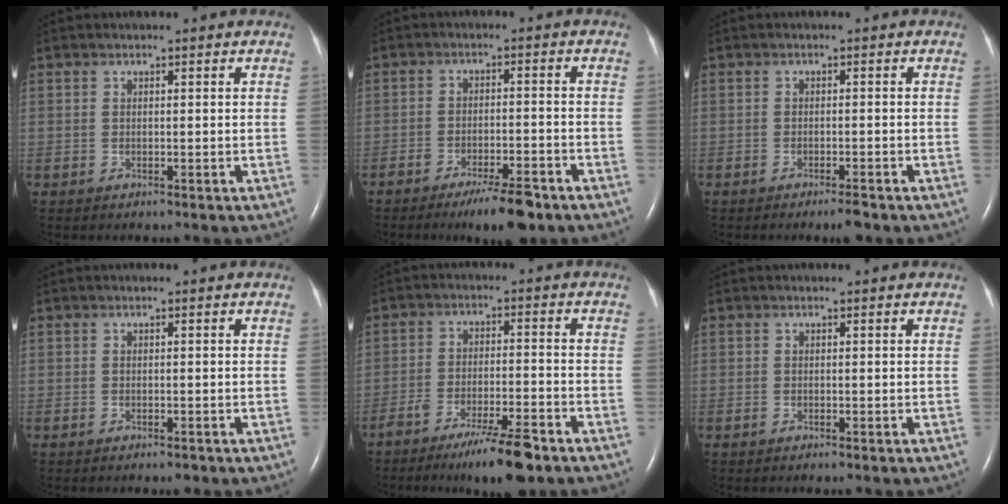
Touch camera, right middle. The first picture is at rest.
{"total": 6.7, "force": [-4.8, 1.3, 4.5], "torque": [-0.073, -0.006, -0.072]}
{"total": 2.0, "force": [-1.6, 0.1, 1.2], "torque": [-0.023, -0.003, -0.023]}
{"total": 0.9, "force": [-0.7, 0.3, 0.5], "torque": [-0.011, -0.002, -0.007]}
{"total": 8.8, "force": [-6.3, 1.0, 6.0], "torque": [-0.101, -0.014, -0.104]}
{"total": 0.0}